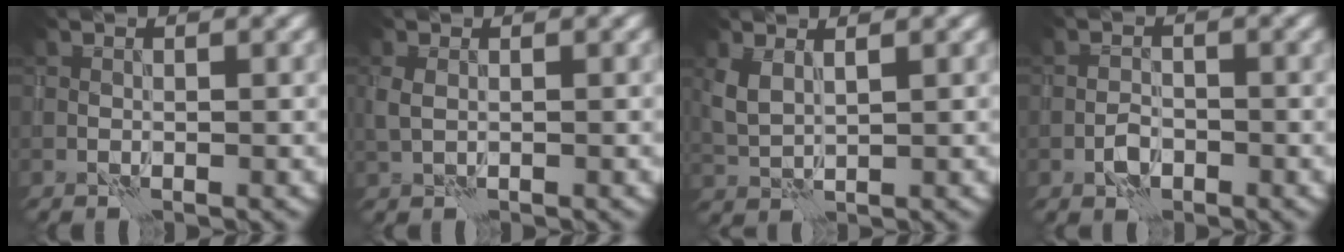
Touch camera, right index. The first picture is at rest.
{"total": 1.4, "force": [0.2, 1.0, 0.9], "torque": [-0.022, -0.001, 0.003]}
{"total": 2.3, "force": [1.4, 1.1, 1.5], "torque": [-0.041, 0.001, 0.031]}
{"total": 1.3, "force": [-0.7, 0.9, 0.7], "torque": [-0.007, 0.005, -0.016]}